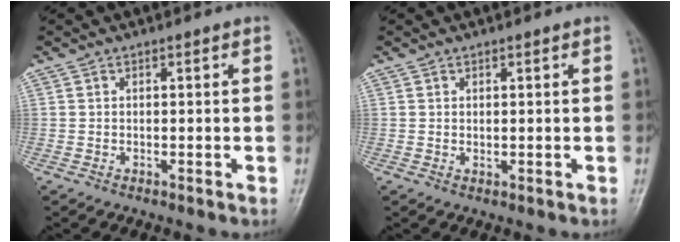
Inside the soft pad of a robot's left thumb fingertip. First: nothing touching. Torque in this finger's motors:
{"motor_torque": [0.01, -0.08, -0.11, -0.05, 0.00]}